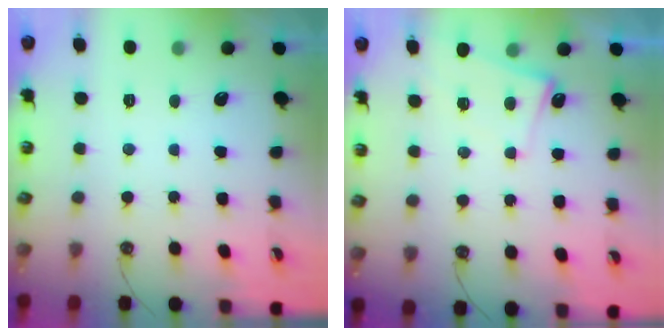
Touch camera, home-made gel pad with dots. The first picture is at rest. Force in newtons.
{"total": 3.6, "press": 3.6, "slide": 0.4}